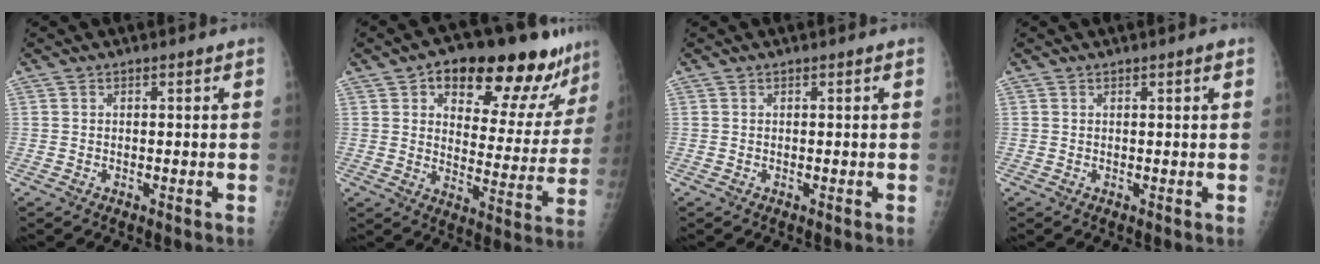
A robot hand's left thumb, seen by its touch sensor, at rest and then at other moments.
{"total": 20.9, "force": [13.5, 8.9, 13.1], "torque": [-0.126, -0.045, 0.187]}
{"total": 0.0}
{"total": 0.9, "force": [0.5, 0.2, 0.7], "torque": [-0.010, -0.001, 0.007]}